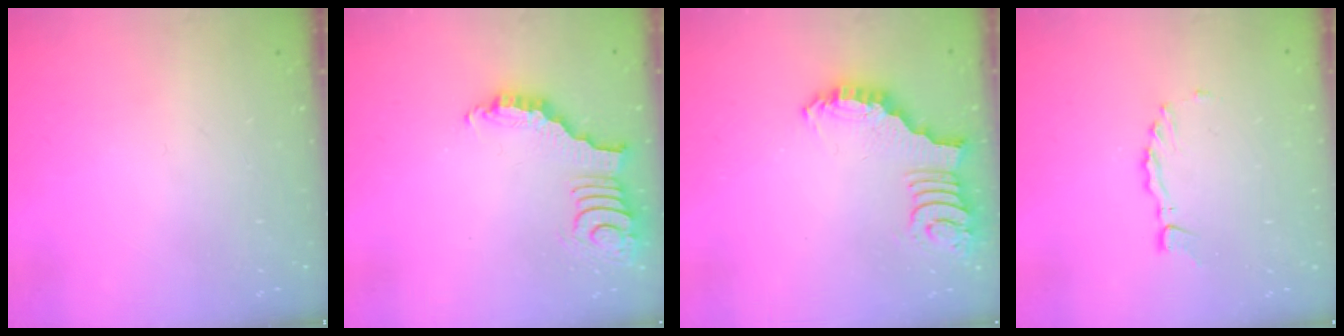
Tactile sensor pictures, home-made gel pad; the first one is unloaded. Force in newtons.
{"total": 3.8, "press": 3.8, "slide": 0.5}
{"total": 2.7, "press": 2.7, "slide": 0.5}
{"total": 2.3, "press": 2.2, "slide": 0.4}